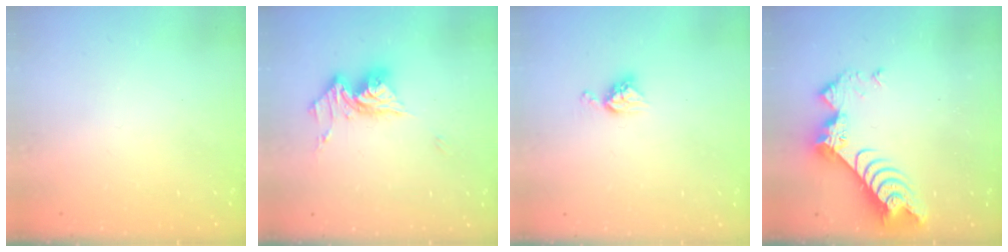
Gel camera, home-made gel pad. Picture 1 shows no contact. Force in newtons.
{"total": 12.3, "press": 12.3, "slide": 1.4}
{"total": 6.5, "press": 6.5, "slide": 0.4}
{"total": 9.9, "press": 9.9, "slide": 0.8}